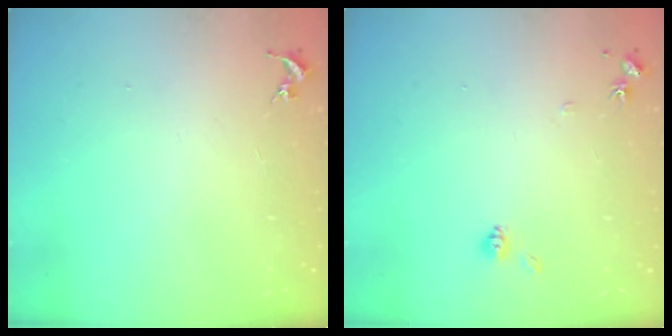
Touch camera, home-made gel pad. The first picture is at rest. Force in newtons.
{"total": 5.8, "press": 5.7, "slide": 1.1}